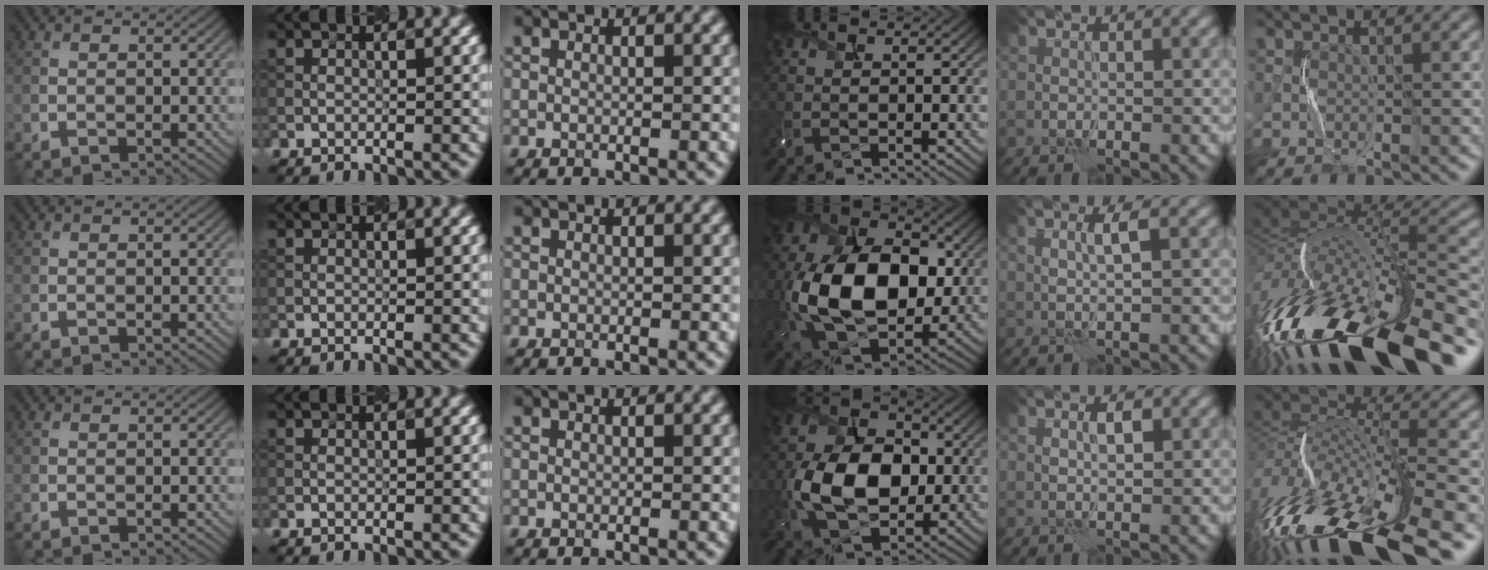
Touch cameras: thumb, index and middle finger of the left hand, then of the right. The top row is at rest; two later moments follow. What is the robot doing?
{"motion": "shake", "object": "handbell"}